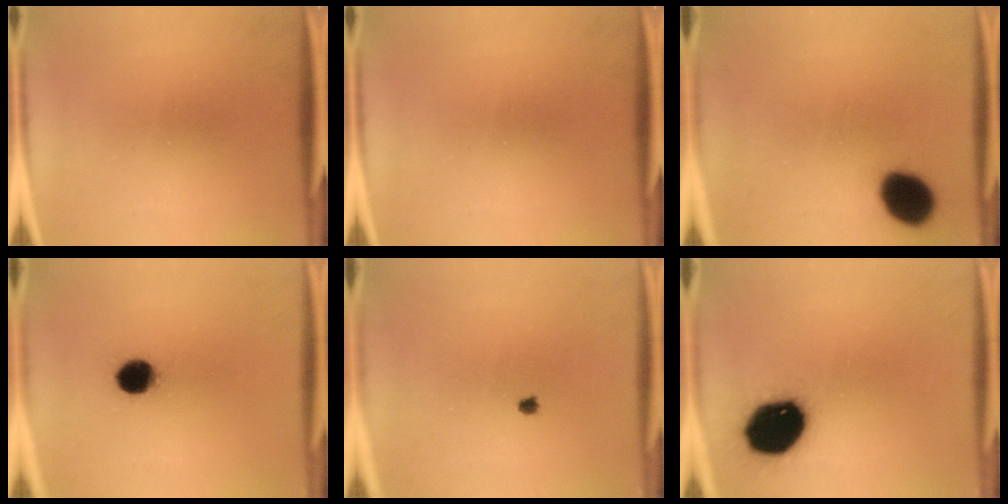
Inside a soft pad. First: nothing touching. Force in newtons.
{"total": 0.0}
{"total": 12.6}
{"total": 7.1}
{"total": 0.6}
{"total": 18.0}